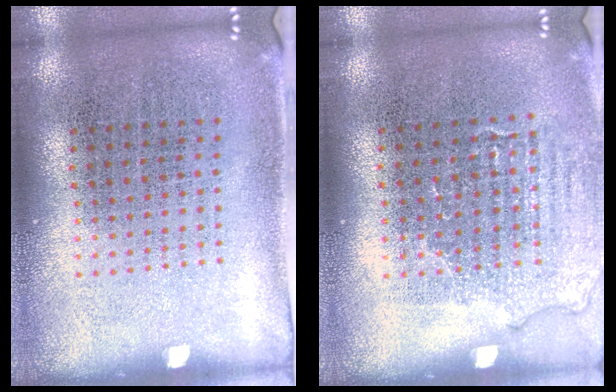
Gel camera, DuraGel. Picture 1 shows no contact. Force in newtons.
{"total": 1.2, "press": 1.1, "slide": 0.5}